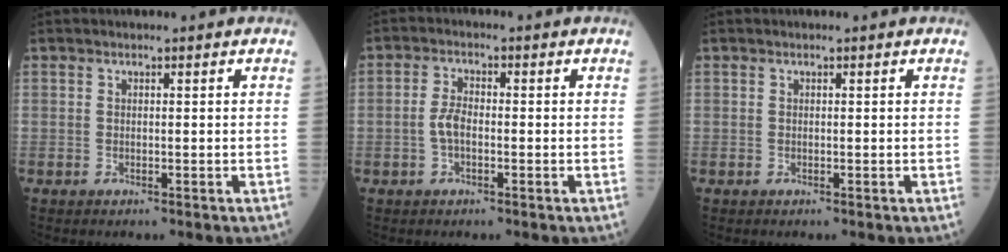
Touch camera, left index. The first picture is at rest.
{"total": 3.1, "force": [-0.9, 1.4, 2.6], "torque": [-0.058, 0.005, -0.020]}
{"total": 0.0}